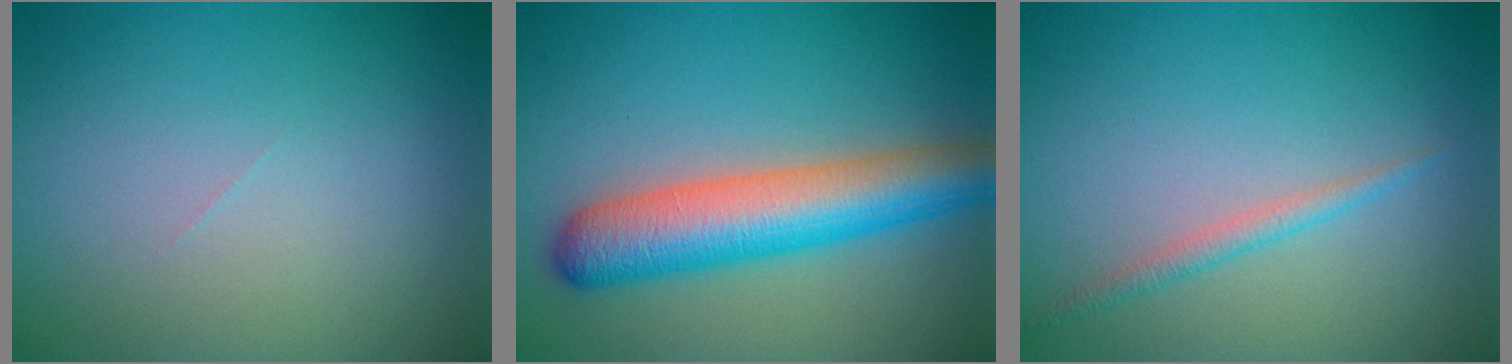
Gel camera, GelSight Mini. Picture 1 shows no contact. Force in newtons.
{"total": 7.5, "press": 7.5, "slide": 0.3}
{"total": 1.3, "press": 1.3, "slide": 0.0}